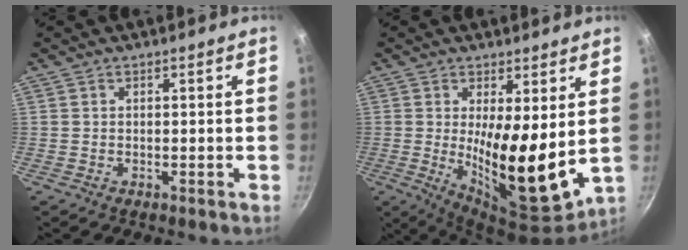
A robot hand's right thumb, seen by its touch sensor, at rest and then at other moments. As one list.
[{"total": 14.9, "force": [1.4, 4.9, 14.0], "torque": [-0.205, -0.043, 0.031]}]